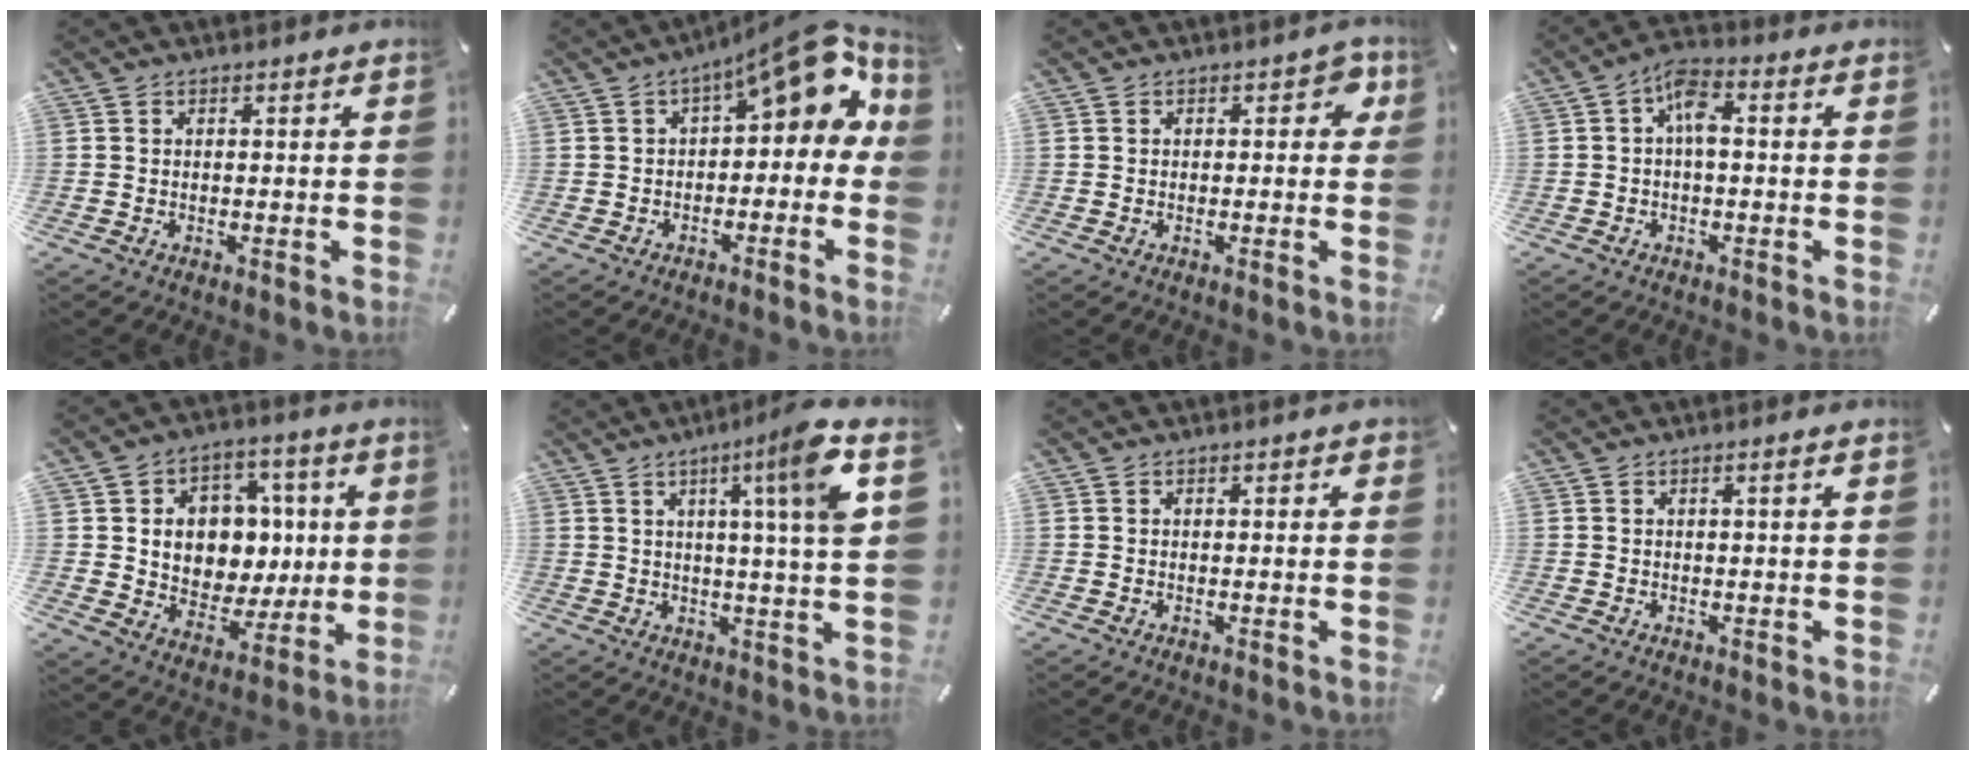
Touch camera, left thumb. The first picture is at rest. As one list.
[{"total": 11.0, "force": [5.4, 4.8, 8.3], "torque": [-0.112, -0.049, 0.090]}, {"total": 4.0, "force": [1.0, 2.6, 2.9], "torque": [-0.027, -0.001, 0.010]}, {"total": 6.3, "force": [-0.1, 3.3, 5.4], "torque": [-0.098, 0.014, -0.003]}, {"total": 11.3, "force": [1.2, 10.5, 4.0], "torque": [-0.051, -0.015, 0.032]}, {"total": 12.8, "force": [5.2, -0.3, 11.7], "torque": [-0.188, -0.017, 0.071]}, {"total": 0.8, "force": [0.1, 0.6, 0.4], "torque": [0.000, 0.002, -0.002]}, {"total": 1.1, "force": [0.2, 0.1, 1.1], "torque": [-0.019, -0.001, 0.003]}]